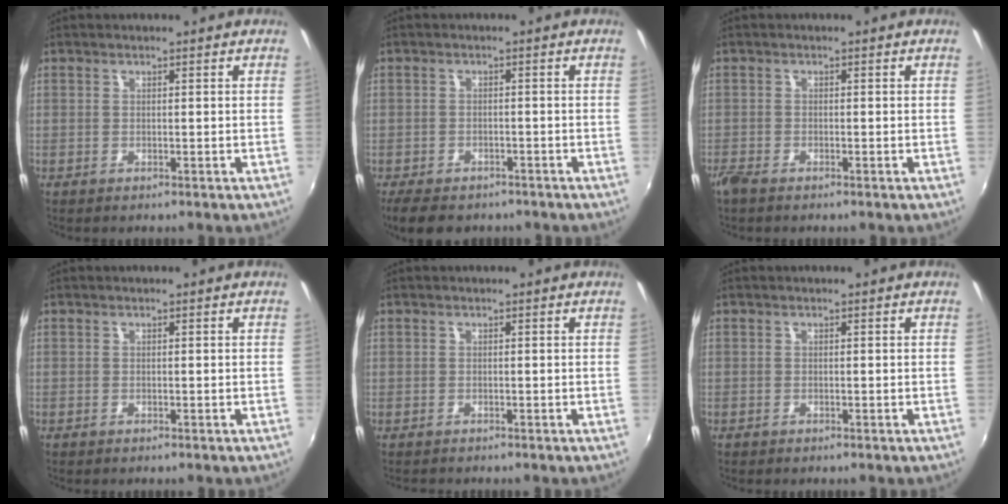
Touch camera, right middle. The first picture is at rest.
{"total": 6.5, "force": [-4.6, 3.8, 2.5], "torque": [-0.054, 0.003, -0.069]}
{"total": 2.2, "force": [-1.9, 0.5, 1.1], "torque": [-0.027, -0.008, -0.039]}
{"total": 0.0}
{"total": 1.1, "force": [-0.8, 0.9, -0.1], "torque": [-0.003, 0.004, -0.011]}
{"total": 0.0}